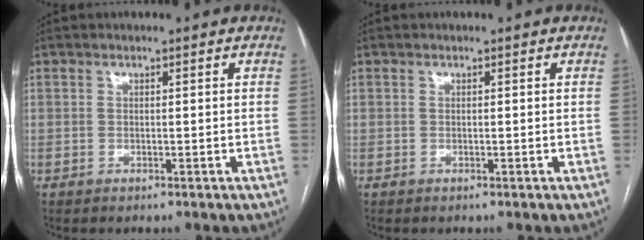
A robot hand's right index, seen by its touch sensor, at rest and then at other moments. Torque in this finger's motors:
{"motor_torque": [0.00, 0.00, 0.00, 0.00]}